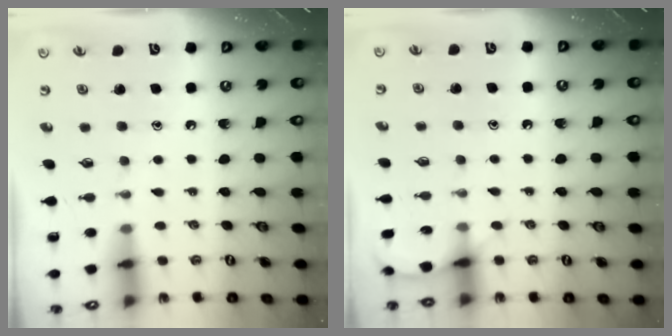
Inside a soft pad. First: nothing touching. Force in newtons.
{"total": 5.3, "press": 5.2, "slide": 0.7}